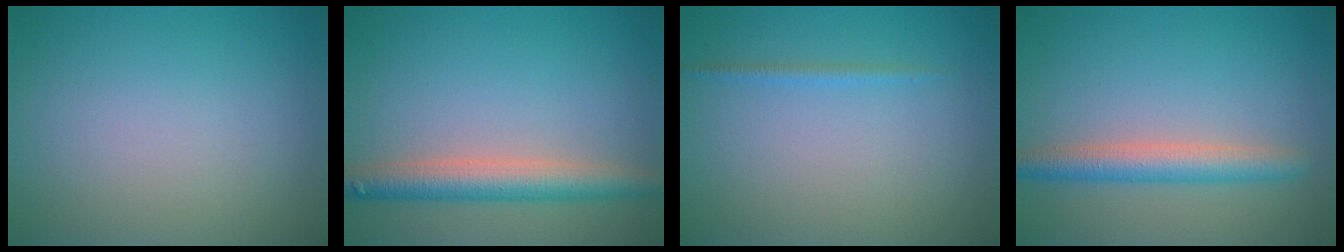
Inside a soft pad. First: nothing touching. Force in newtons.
{"total": 4.3, "press": 4.3, "slide": 0.2}
{"total": 0.8, "press": 0.8, "slide": 0.1}
{"total": 3.4, "press": 3.4, "slide": 0.1}